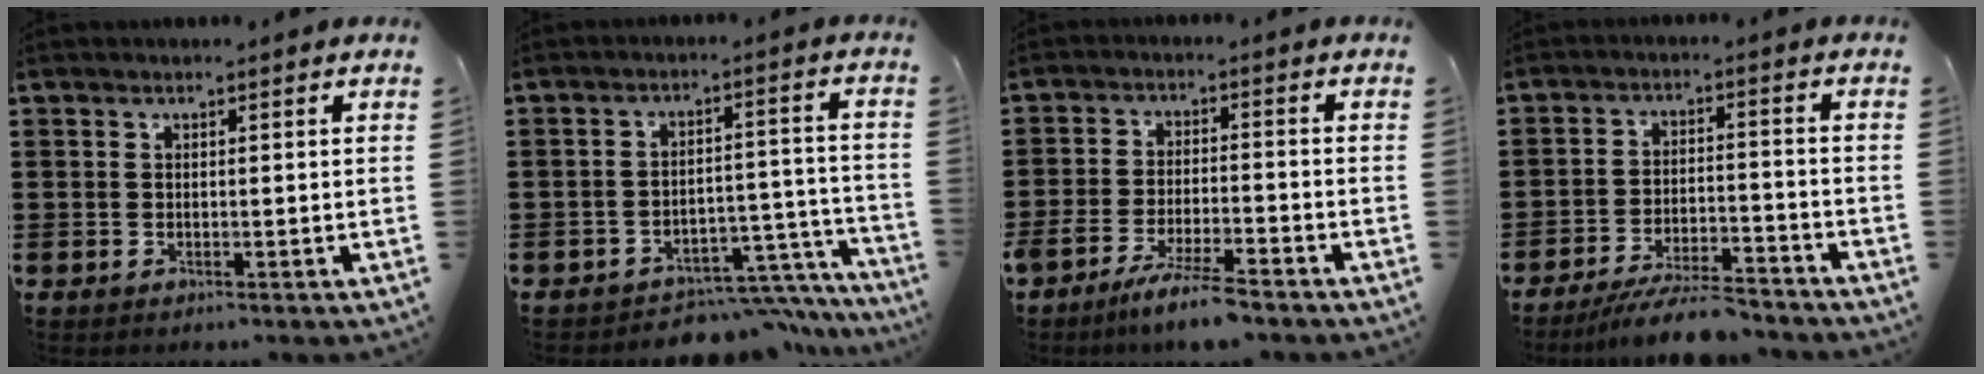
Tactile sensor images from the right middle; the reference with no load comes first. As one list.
[{"total": 6.5, "force": [-6.1, 1.5, 1.6], "torque": [-0.019, 0.020, -0.117]}, {"total": 6.1, "force": [-5.3, 0.1, 3.1], "torque": [-0.067, -0.013, -0.099]}, {"total": 7.1, "force": [-6.5, 0.7, 2.7], "torque": [-0.050, 0.001, -0.124]}]